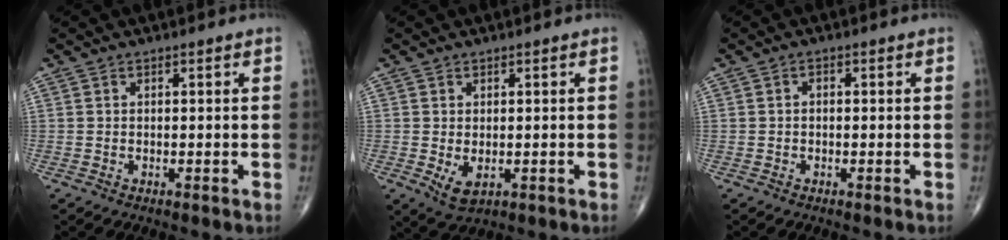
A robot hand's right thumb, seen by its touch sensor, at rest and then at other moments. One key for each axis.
{"total": 3.8, "fx": -0.7, "fy": 2.2, "fz": 3.1, "tx": -0.048, "ty": -0.009, "tz": -0.001}
{"total": 0.8, "fx": -0.1, "fy": 0.5, "fz": 0.5, "tx": -0.003, "ty": 0.002, "tz": -0.005}